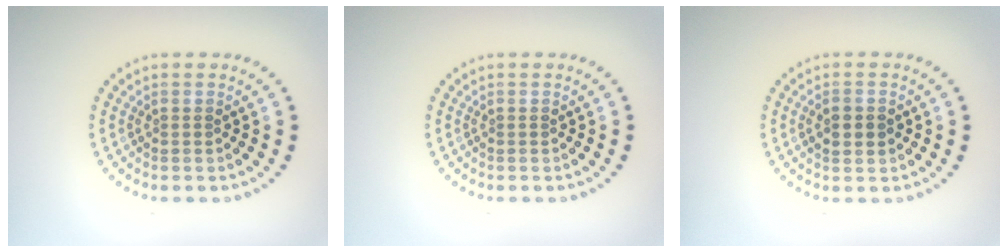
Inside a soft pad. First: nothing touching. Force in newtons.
{"total": 0.0}
{"total": 1.8, "press": 1.8, "slide": 0.0}